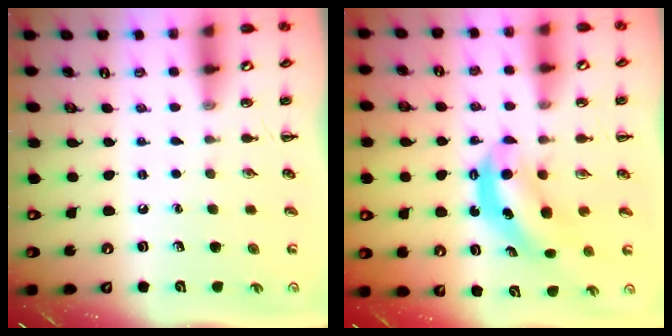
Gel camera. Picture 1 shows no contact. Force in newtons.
{"total": 5.8, "press": 5.8, "slide": 0.5}